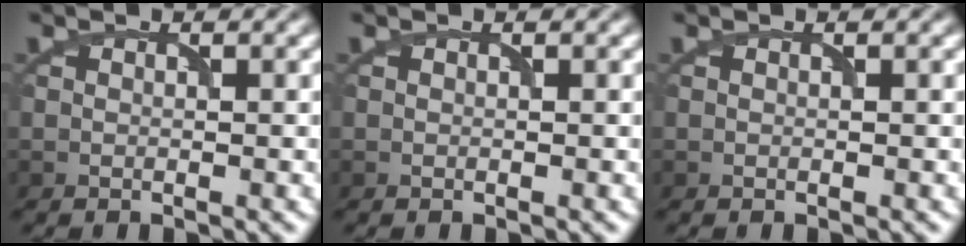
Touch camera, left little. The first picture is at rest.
{"total": 0.0}
{"total": 0.0}